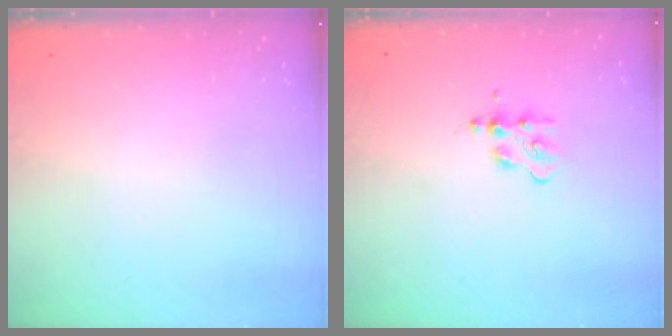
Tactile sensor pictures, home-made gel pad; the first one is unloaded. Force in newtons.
{"total": 4.0, "press": 4.0, "slide": 0.5}